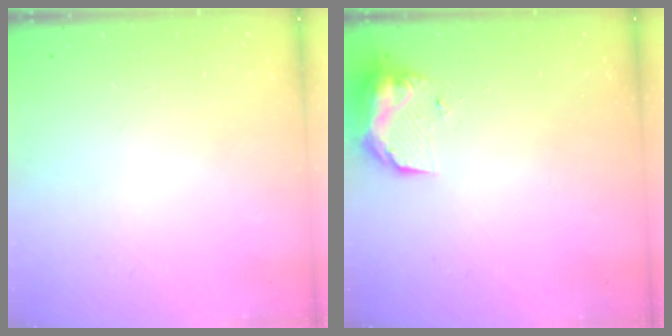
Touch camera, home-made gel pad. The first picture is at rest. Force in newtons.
{"total": 9.7, "press": 9.6, "slide": 0.9}